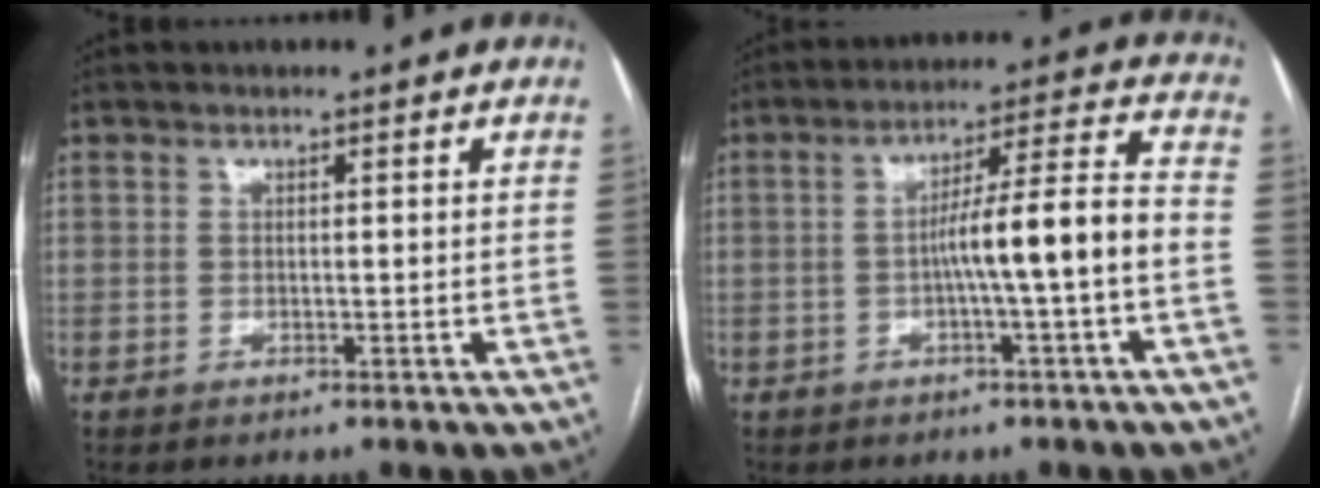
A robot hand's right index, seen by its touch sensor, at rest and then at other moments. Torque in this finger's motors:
{"motor_torque": [1.57, -0.24, 0.70, 0.15]}